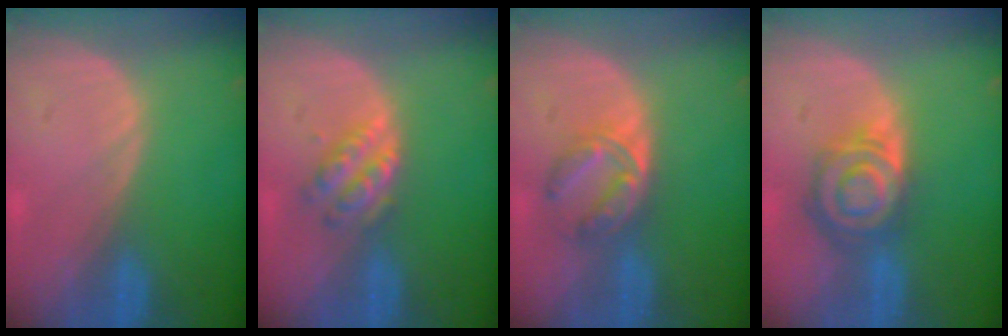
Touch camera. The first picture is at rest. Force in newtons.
{"total": 4.9, "press": 4.3, "slide": 2.3}
{"total": 5.7, "press": 5.4, "slide": 1.6}
{"total": 8.0, "press": 7.1, "slide": 3.7}